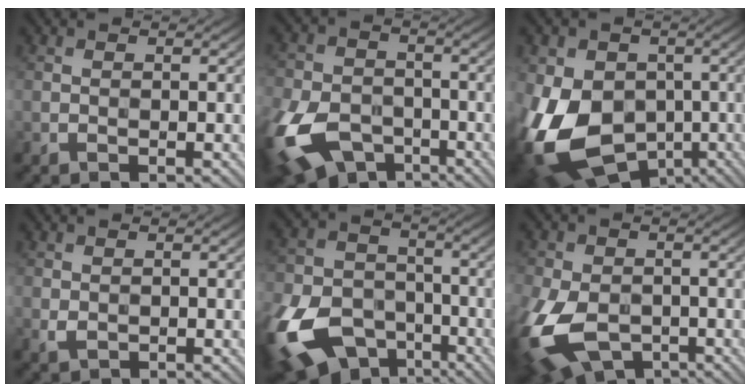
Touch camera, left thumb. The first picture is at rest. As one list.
[{"total": 14.5, "force": [-7.0, 9.1, 8.8], "torque": [-0.237, -0.046, -0.132]}, {"total": 17.6, "force": [-4.2, 13.5, 10.6], "torque": [-0.230, -0.036, -0.072]}, {"total": 1.2, "force": [-0.1, 0.9, 0.8], "torque": [-0.021, -0.005, 0.001]}, {"total": 16.9, "force": [-8.2, 11.1, 9.7], "torque": [-0.265, -0.046, -0.153]}, {"total": 14.4, "force": [-5.7, 9.1, 9.6], "torque": [-0.234, -0.053, -0.095]}]